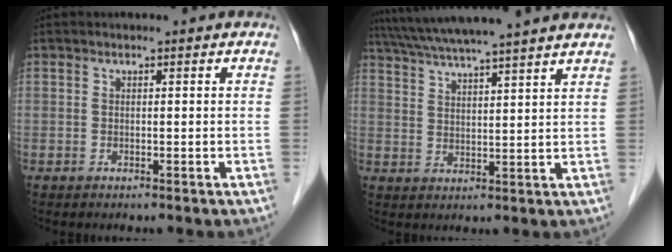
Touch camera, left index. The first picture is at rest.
{"total": 15.3, "force": [13.4, -0.9, 7.3], "torque": [-0.131, 0.025, 0.192]}